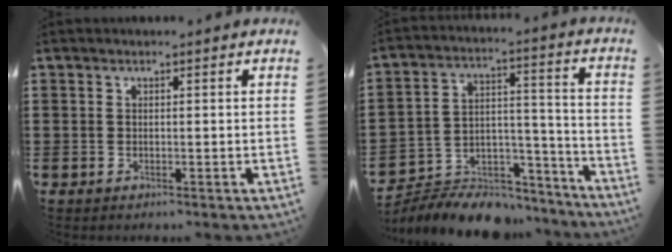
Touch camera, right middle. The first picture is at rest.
{"total": 8.5, "force": [-7.9, 2.6, 1.7], "torque": [-0.027, 0.025, -0.155]}